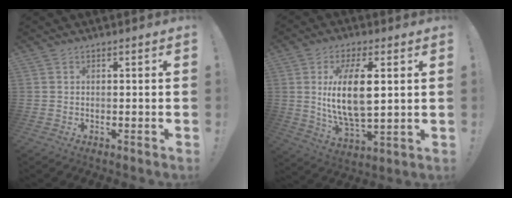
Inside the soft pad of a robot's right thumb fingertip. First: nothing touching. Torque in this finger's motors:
{"motor_torque": [0.38, 0.46, 1.58, 0.19, 0.48]}